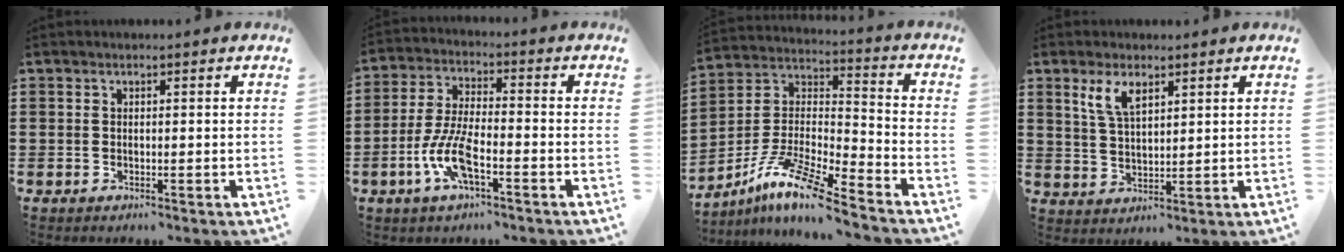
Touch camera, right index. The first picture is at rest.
{"total": 8.0, "force": [-3.4, 2.5, 6.8], "torque": [-0.158, -0.012, -0.068]}
{"total": 10.7, "force": [-8.6, 0.6, 6.3], "torque": [-0.137, -0.004, -0.178]}
{"total": 4.8, "force": [2.7, 2.1, 3.3], "torque": [-0.074, 0.007, 0.047]}